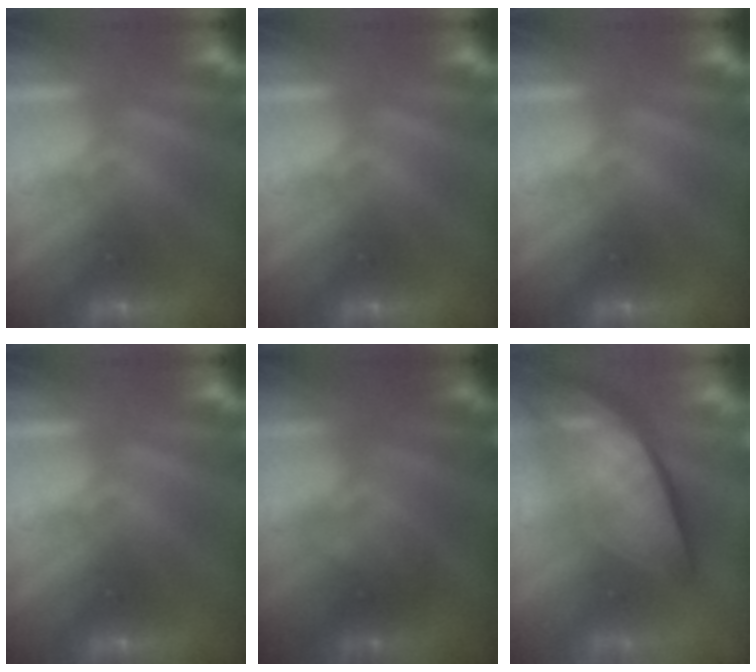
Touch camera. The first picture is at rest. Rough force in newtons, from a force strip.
{"total": 0.0}
{"total": 0.0}
{"total": 0.0}
{"total": 2.3}
{"total": 7.7}